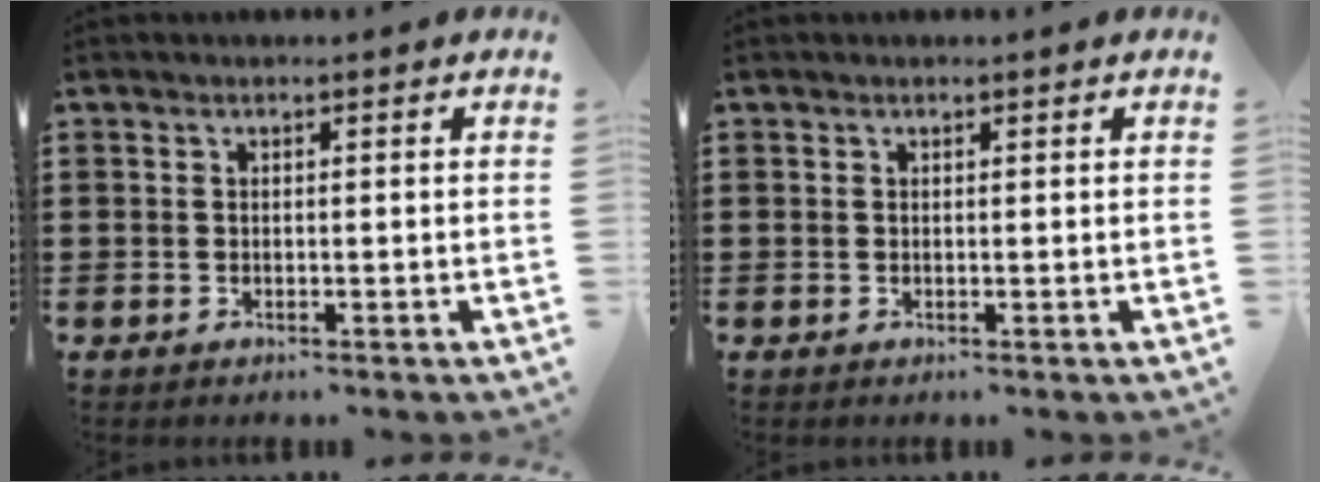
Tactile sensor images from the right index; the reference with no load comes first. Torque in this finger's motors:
{"motor_torque": [-0.26, 0.20, 0.02, -0.01]}